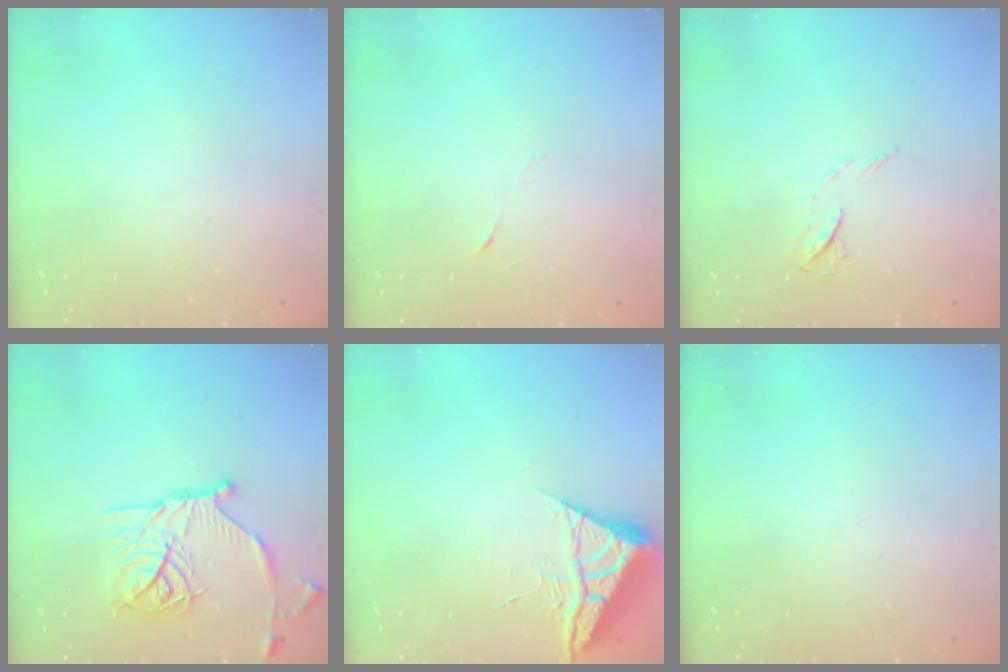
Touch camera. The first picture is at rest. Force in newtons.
{"total": 2.9, "press": 2.7, "slide": 1.0}
{"total": 5.0, "press": 5.0, "slide": 0.7}
{"total": 19.6, "press": 19.5, "slide": 1.7}
{"total": 6.3, "press": 6.3, "slide": 0.9}
{"total": 0.0}